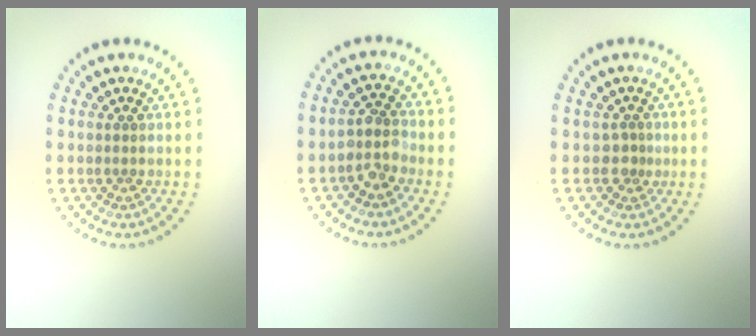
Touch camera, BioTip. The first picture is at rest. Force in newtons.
{"total": 2.3, "press": 1.9, "slide": 1.3}
{"total": 1.0, "press": 0.6, "slide": 0.8}